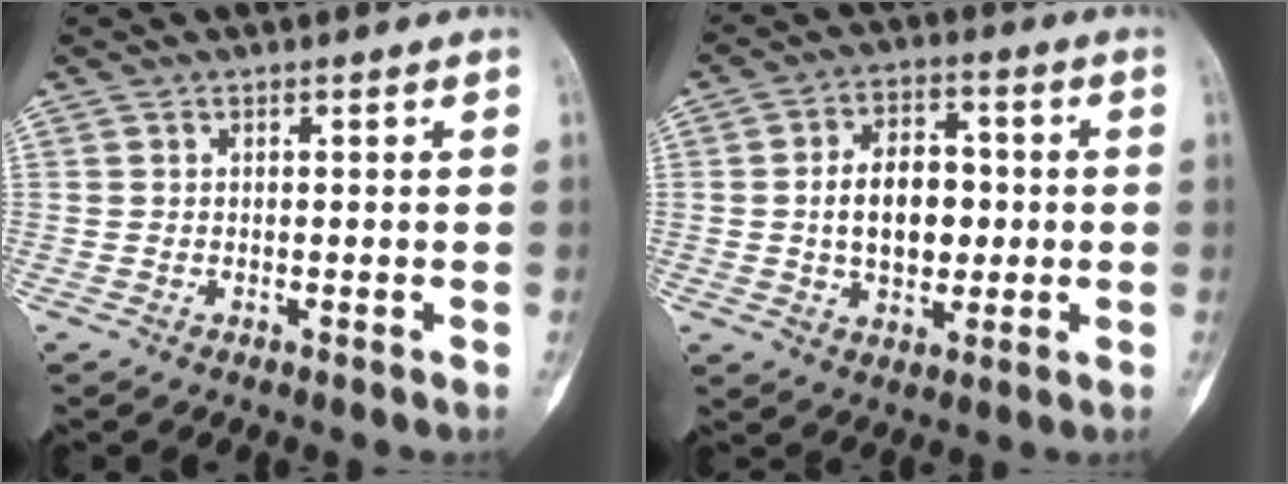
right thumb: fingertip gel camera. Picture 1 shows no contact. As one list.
[{"total": 11.2, "force": [-0.2, 7.3, 8.4], "torque": [-0.108, 0.016, -0.005]}]